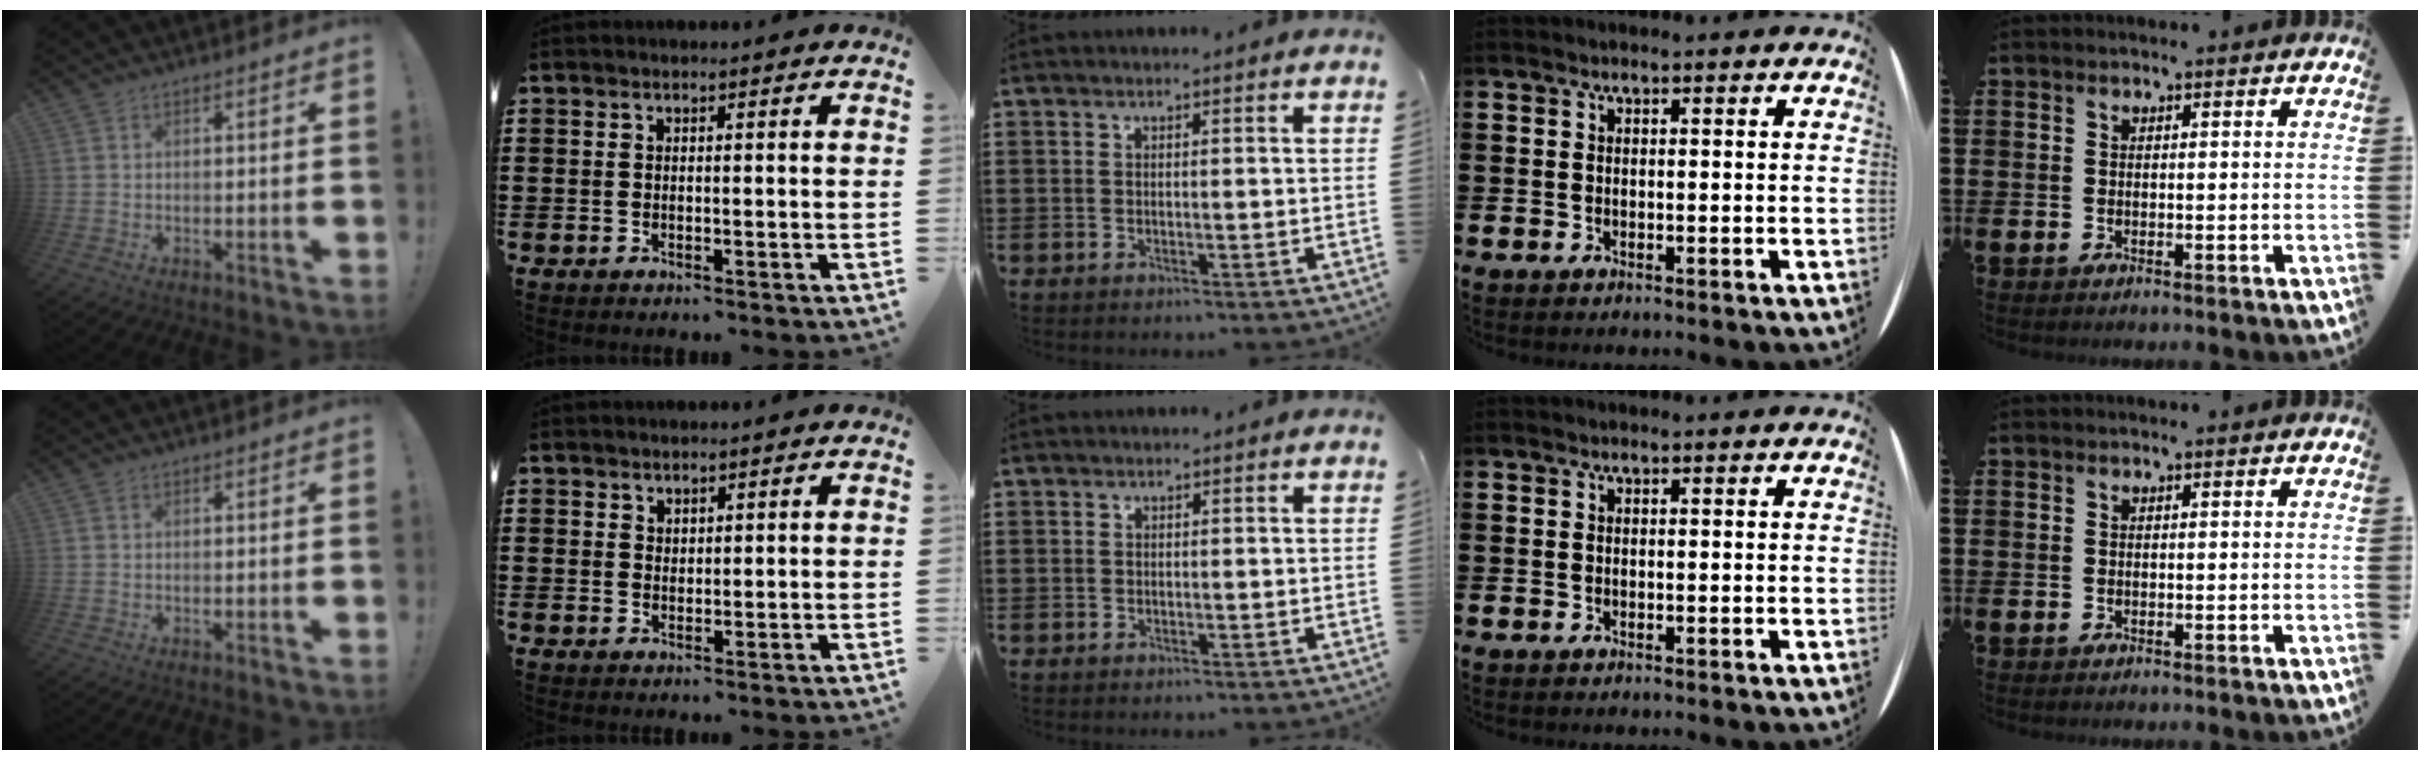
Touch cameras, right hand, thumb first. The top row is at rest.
{"index": {"total": 1.4, "force": [1.3, 0.7, 0.0], "torque": [-0.001, 0.002, 0.025]}, "middle": {"total": 0.5, "force": [0.0, 0.5, 0.0], "torque": [-0.001, 0.005, -0.002]}}